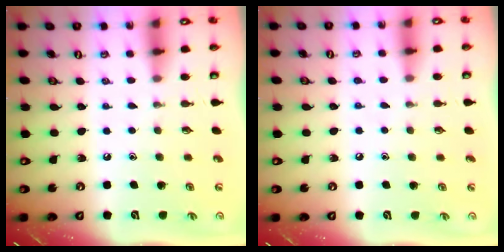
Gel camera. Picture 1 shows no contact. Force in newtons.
{"total": 2.3, "press": 2.3, "slide": 0.3}